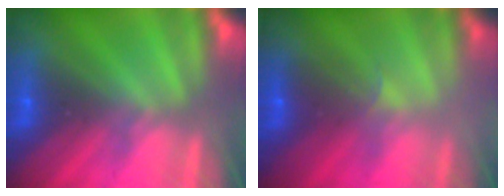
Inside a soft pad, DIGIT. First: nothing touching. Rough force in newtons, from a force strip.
{"total": 2.0}